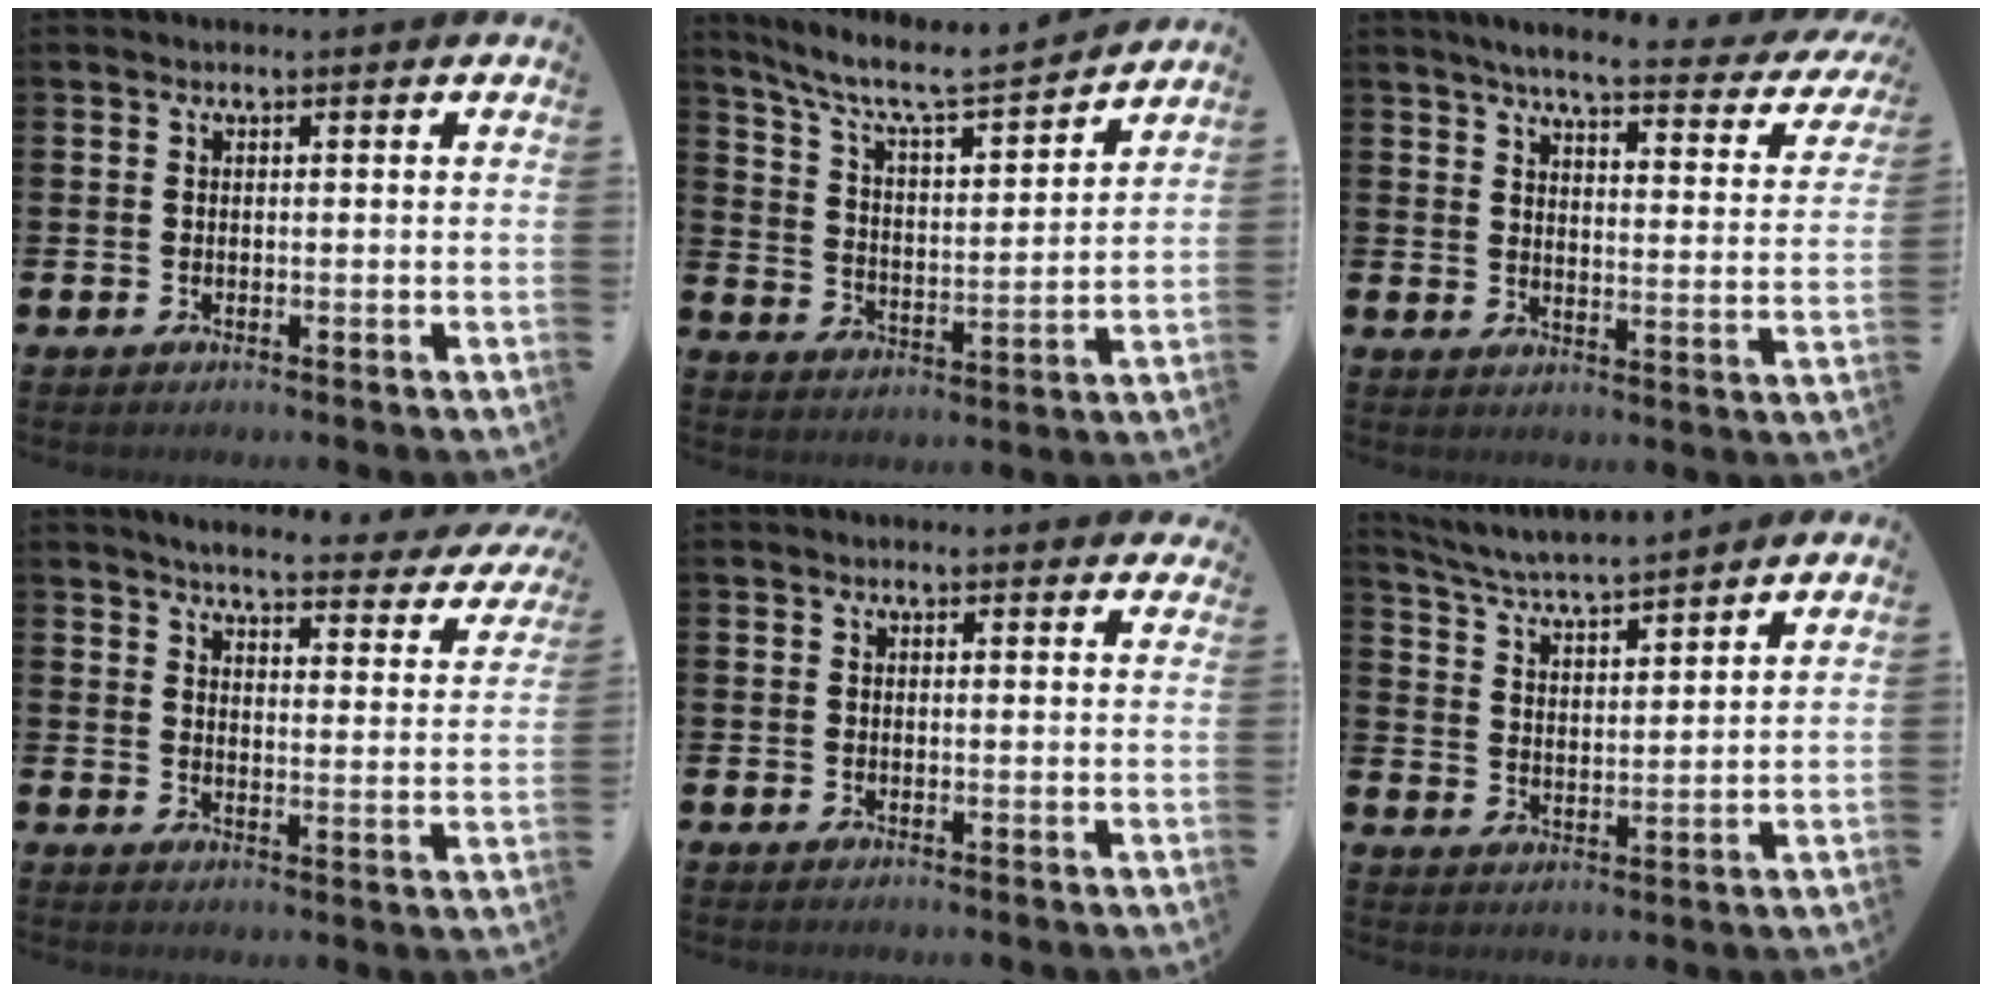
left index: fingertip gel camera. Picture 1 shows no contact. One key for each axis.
{"total": 8.0, "fx": 7.1, "fy": 1.2, "fz": 3.5, "tx": -0.102, "ty": -0.046, "tz": 0.118}
{"total": 5.0, "fx": 4.3, "fy": 0.6, "fz": 2.6, "tx": -0.058, "ty": -0.034, "tz": 0.062}
{"total": 4.2, "fx": 3.9, "fy": 0.5, "fz": 1.5, "tx": -0.036, "ty": -0.034, "tz": 0.057}
{"total": 0.8, "fx": 0.8, "fy": 0.2, "fz": 0.1, "tx": -0.002, "ty": 0.002, "tz": 0.014}
{"total": 5.2, "fx": 5.0, "fy": -0.1, "fz": 1.1, "tx": -0.047, "ty": -0.041, "tz": 0.085}